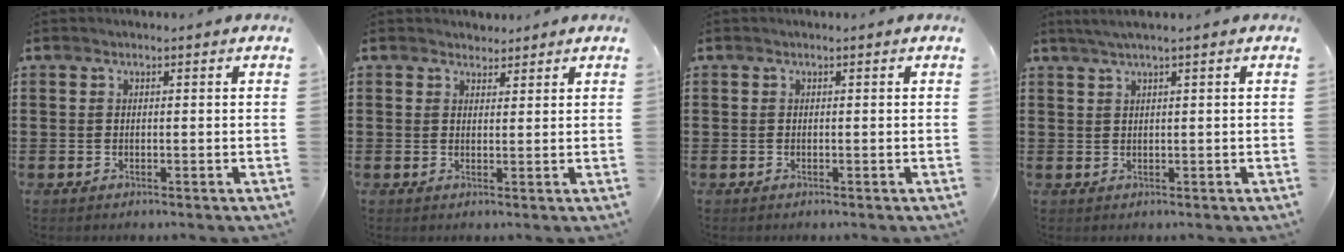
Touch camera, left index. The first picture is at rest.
{"total": 2.0, "force": [1.8, 0.8, -0.1], "torque": [-0.004, 0.004, 0.036]}
{"total": 0.0}
{"total": 1.7, "force": [1.0, -0.2, 1.4], "torque": [-0.025, 0.000, 0.018]}